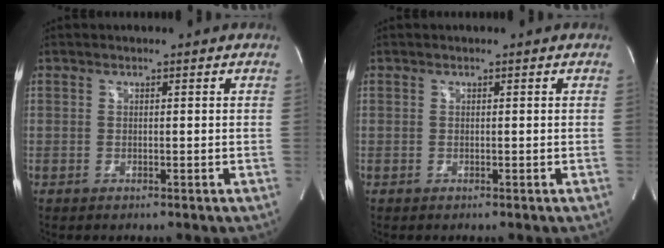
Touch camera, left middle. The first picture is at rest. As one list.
[{"total": 0.0}]